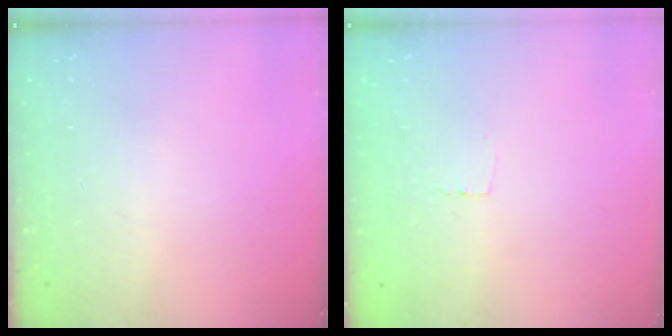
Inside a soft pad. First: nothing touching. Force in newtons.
{"total": 2.3, "press": 2.3, "slide": 0.1}